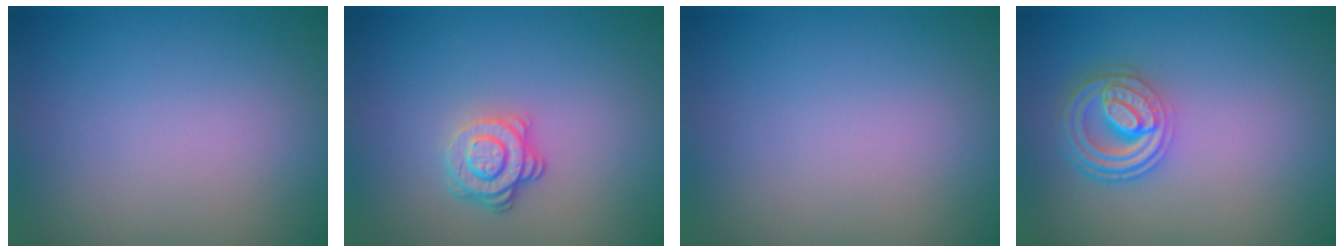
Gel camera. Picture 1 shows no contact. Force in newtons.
{"total": 2.9, "press": 2.5, "slide": 1.6}
{"total": 0.0}
{"total": 4.5, "press": 3.5, "slide": 2.8}